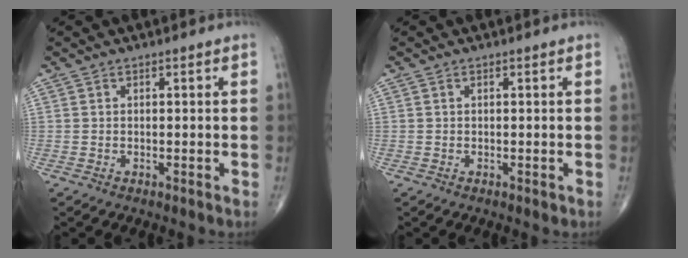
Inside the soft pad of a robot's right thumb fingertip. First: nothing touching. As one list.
[{"total": 0.7, "force": [-0.1, 0.4, 0.6], "torque": [-0.008, -0.001, 0.001]}]